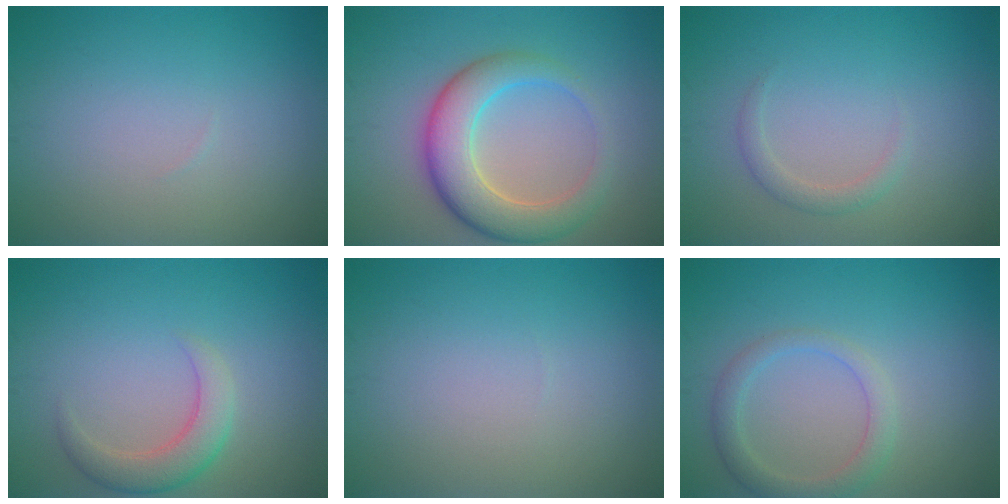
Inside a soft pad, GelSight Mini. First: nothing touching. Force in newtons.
{"total": 6.4, "press": 6.4, "slide": 0.3}
{"total": 1.4, "press": 1.4, "slide": 0.1}
{"total": 3.2, "press": 3.2, "slide": 0.5}
{"total": 0.0}
{"total": 2.6, "press": 2.6, "slide": 0.3}